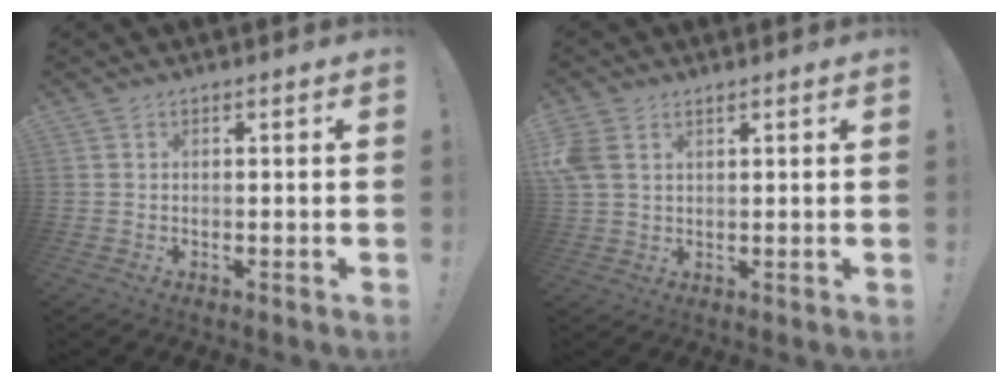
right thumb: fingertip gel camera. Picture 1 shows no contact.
{"total": 5.5, "force": [2.5, 3.6, 3.4], "torque": [-0.069, -0.002, 0.052]}